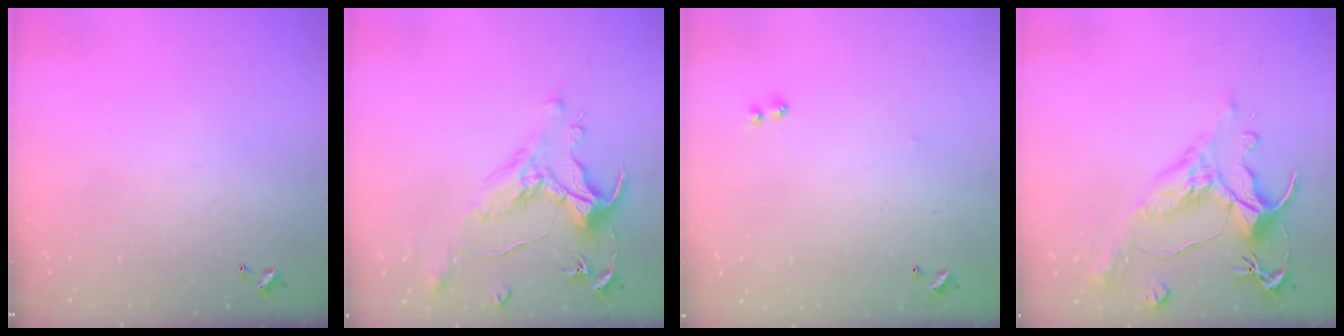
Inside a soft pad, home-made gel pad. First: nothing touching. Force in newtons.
{"total": 0.9, "press": 0.2, "slide": 0.9}
{"total": 7.2, "press": 7.2, "slide": 0.5}
{"total": 1.6, "press": 0.4, "slide": 1.6}